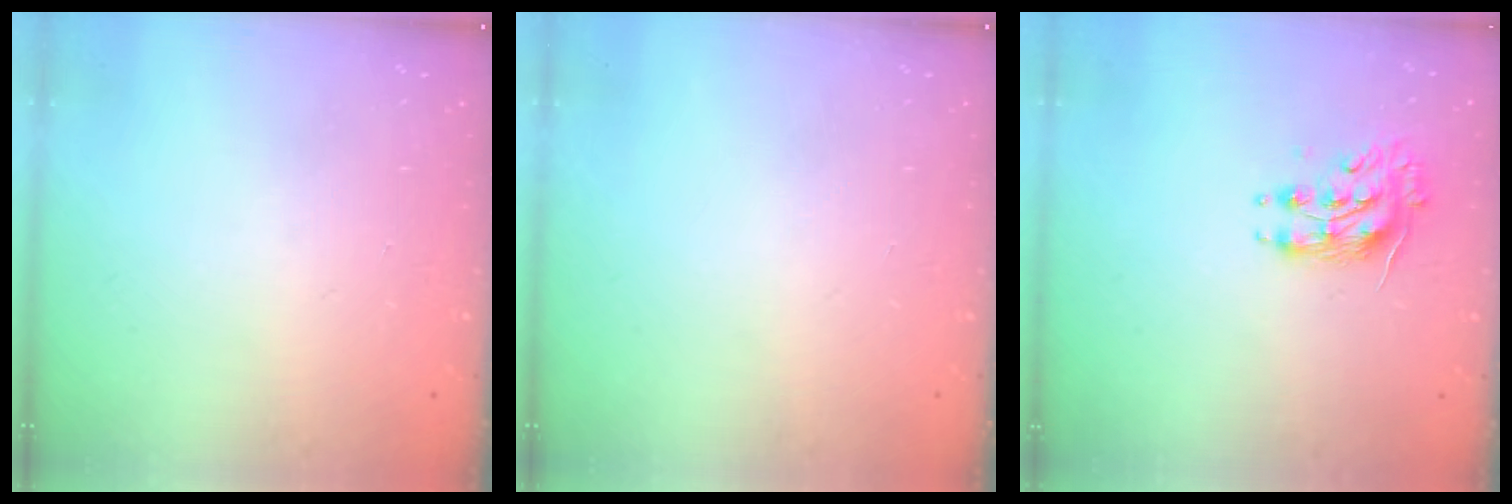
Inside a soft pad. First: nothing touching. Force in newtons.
{"total": 0.0}
{"total": 8.7, "press": 8.6, "slide": 0.7}